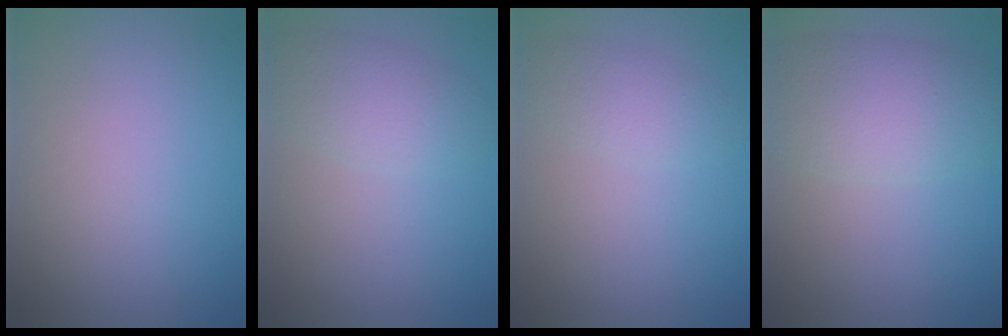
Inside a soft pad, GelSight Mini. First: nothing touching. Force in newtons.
{"total": 3.2, "press": 3.2, "slide": 0.1}
{"total": 2.2, "press": 2.2, "slide": 0.2}
{"total": 5.4, "press": 5.4, "slide": 0.2}